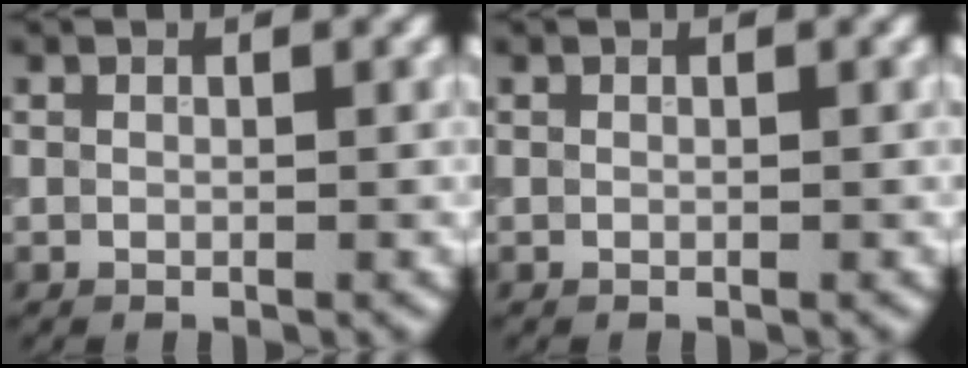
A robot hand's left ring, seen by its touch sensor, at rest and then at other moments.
{"total": 0.0}